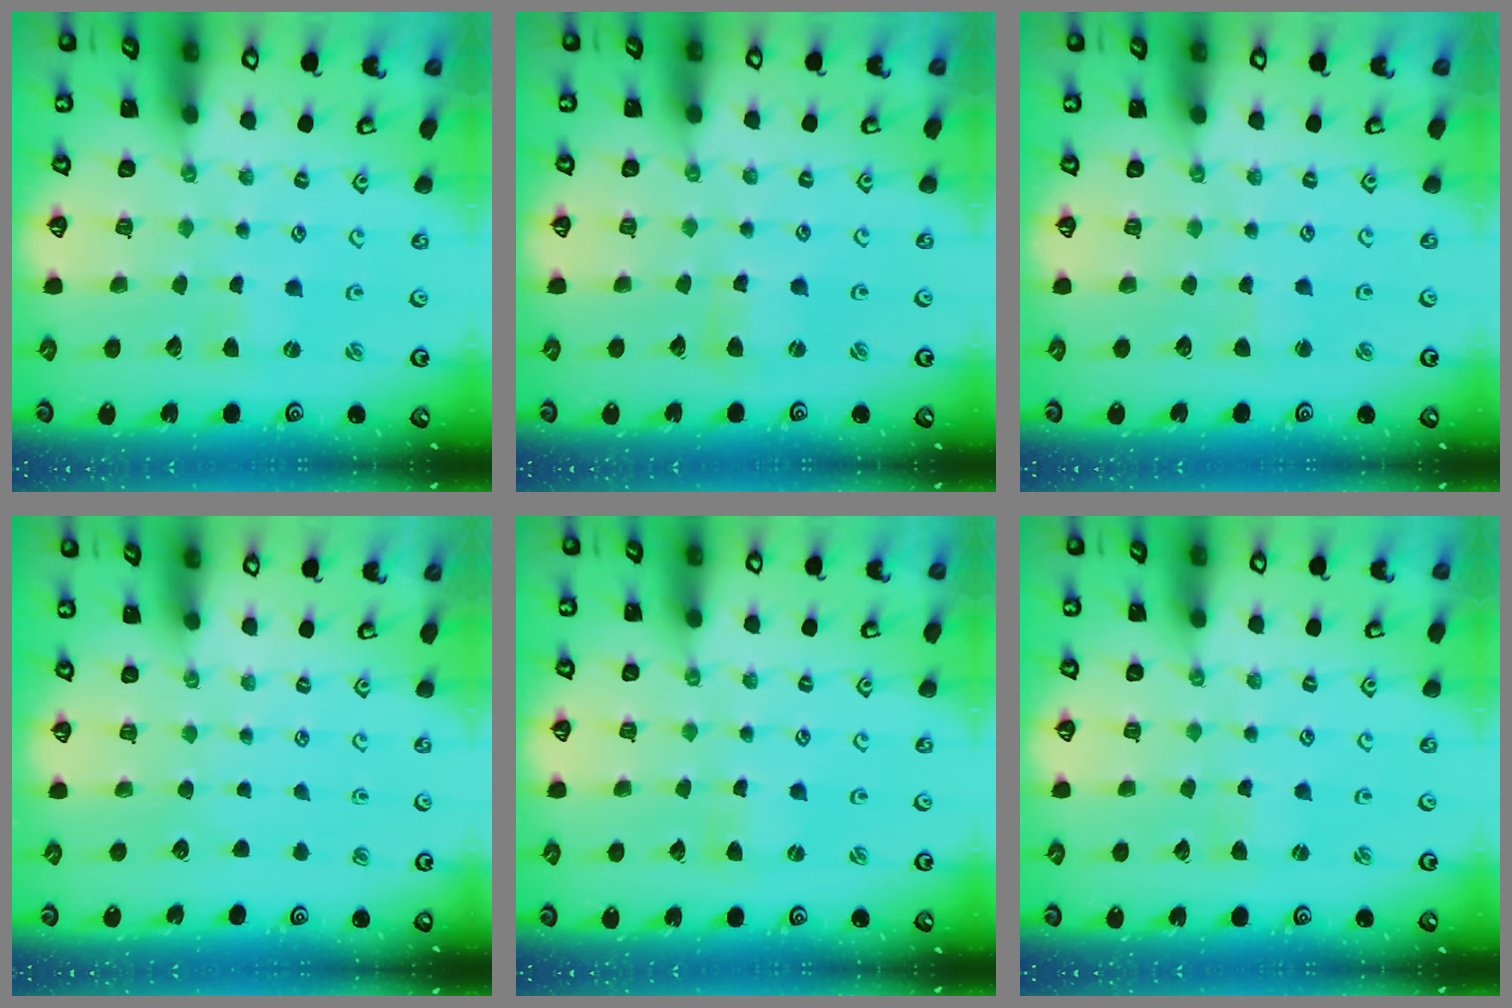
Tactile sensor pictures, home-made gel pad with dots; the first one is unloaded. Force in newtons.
{"total": 2.1, "press": 2.1, "slide": 0.3}
{"total": 2.0, "press": 2.0, "slide": 0.3}
{"total": 0.0}
{"total": 0.0}
{"total": 0.9, "press": 0.8, "slide": 0.1}